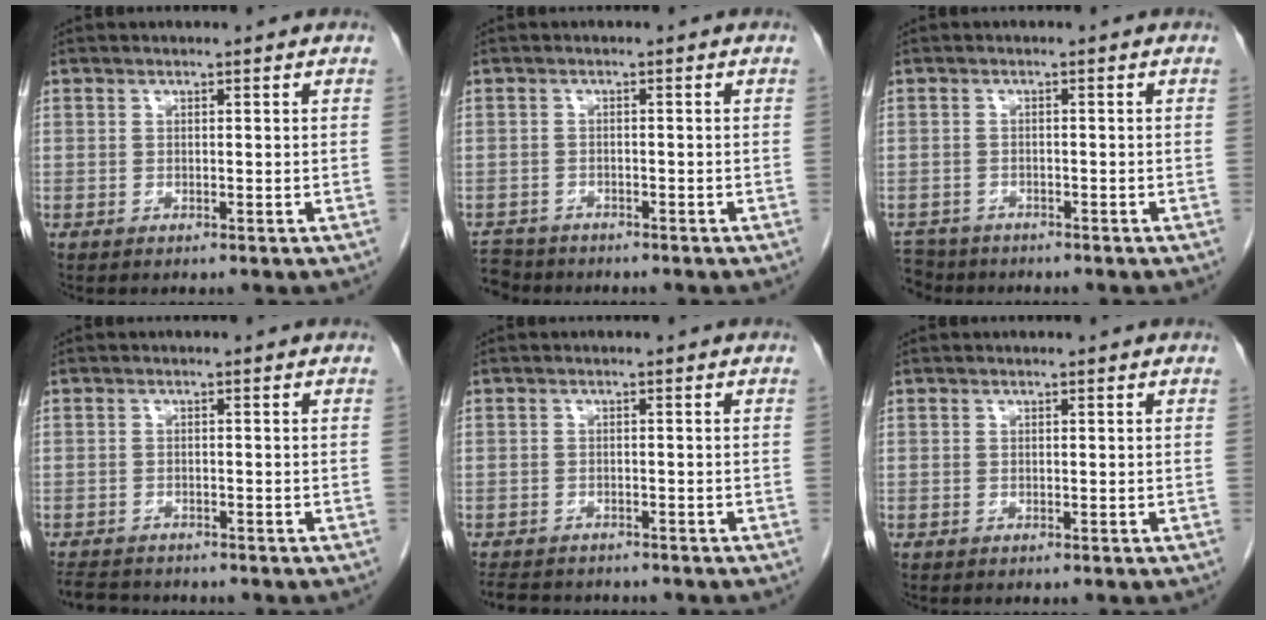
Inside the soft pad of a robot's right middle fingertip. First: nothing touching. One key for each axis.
{"total": 4.5, "fx": -4.2, "fy": 1.7, "fz": -0.2, "tx": 0.002, "ty": -0.009, "tz": -0.077}
{"total": 4.6, "fx": -4.1, "fy": 2.0, "fz": -0.1, "tx": 0.001, "ty": -0.006, "tz": -0.073}
{"total": 5.4, "fx": -5.1, "fy": 1.3, "fz": 1.4, "tx": -0.026, "ty": -0.010, "tz": -0.081}
{"total": 7.3, "fx": -6.6, "fy": 2.1, "fz": 2.2, "tx": -0.038, "ty": -0.006, "tz": -0.094}
{"total": 0.0}